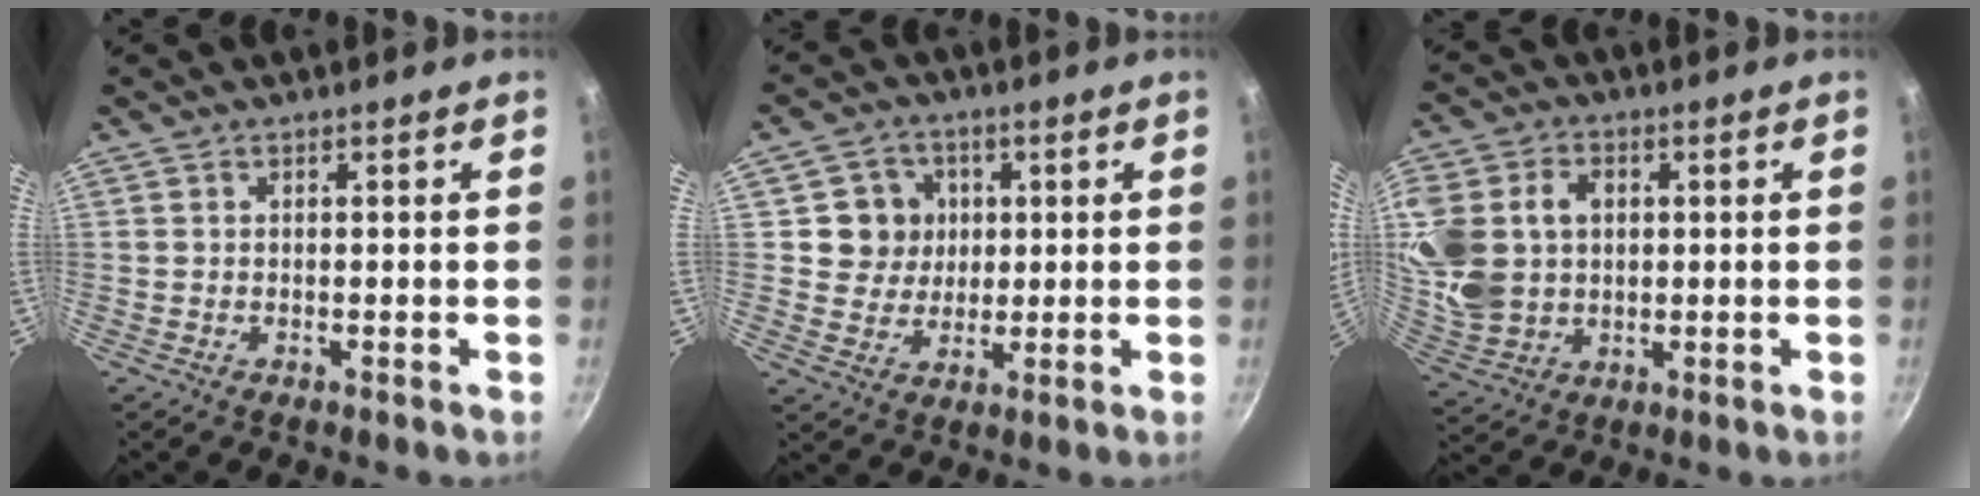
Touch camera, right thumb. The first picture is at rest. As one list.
[{"total": 7.8, "force": [1.5, 7.3, 2.2], "torque": [0.004, -0.001, 0.021]}, {"total": 17.9, "force": [2.6, 14.0, 10.8], "torque": [-0.232, 0.009, 0.057]}]